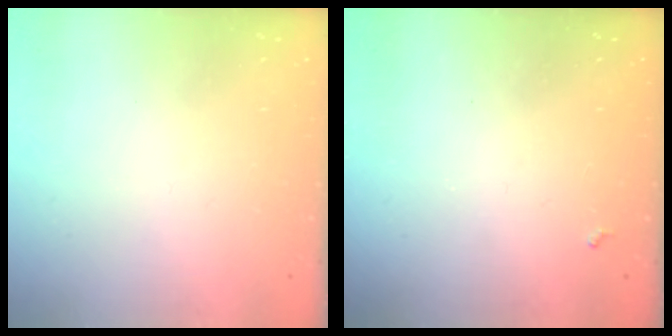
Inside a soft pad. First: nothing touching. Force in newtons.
{"total": 1.9, "press": 1.9, "slide": 0.4}